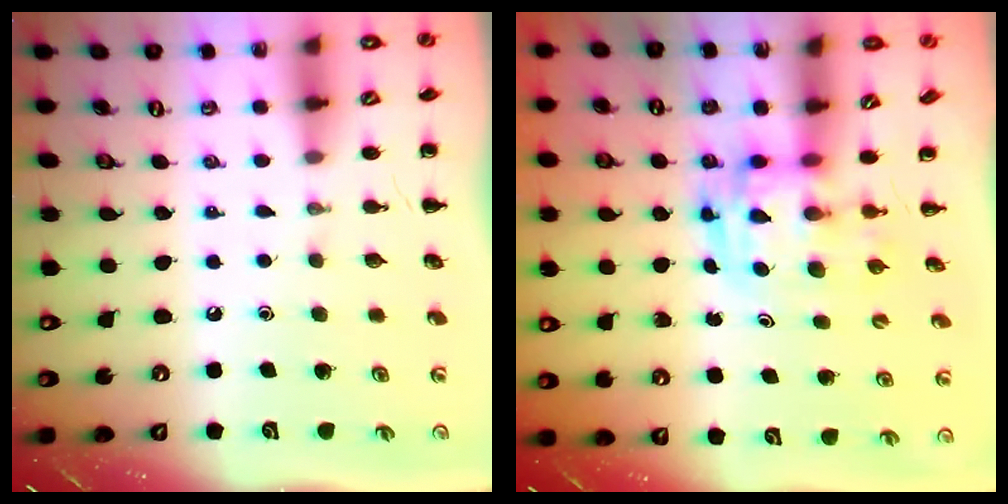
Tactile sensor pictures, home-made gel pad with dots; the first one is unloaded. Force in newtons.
{"total": 3.0, "press": 3.0, "slide": 0.5}